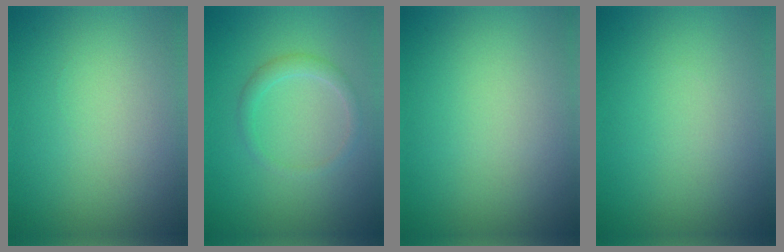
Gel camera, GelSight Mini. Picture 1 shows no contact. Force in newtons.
{"total": 1.5, "press": 1.5, "slide": 0.2}
{"total": 0.0}
{"total": 0.0}